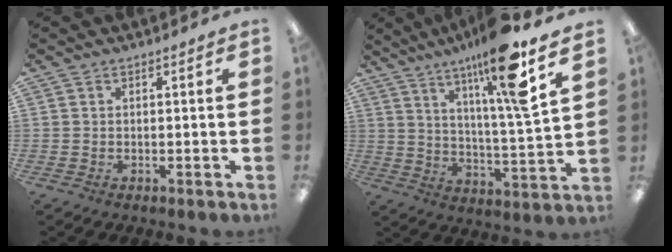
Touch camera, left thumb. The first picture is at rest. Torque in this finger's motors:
{"motor_torque": [2.13, 1.70, 1.74, -1.03, 0.15]}